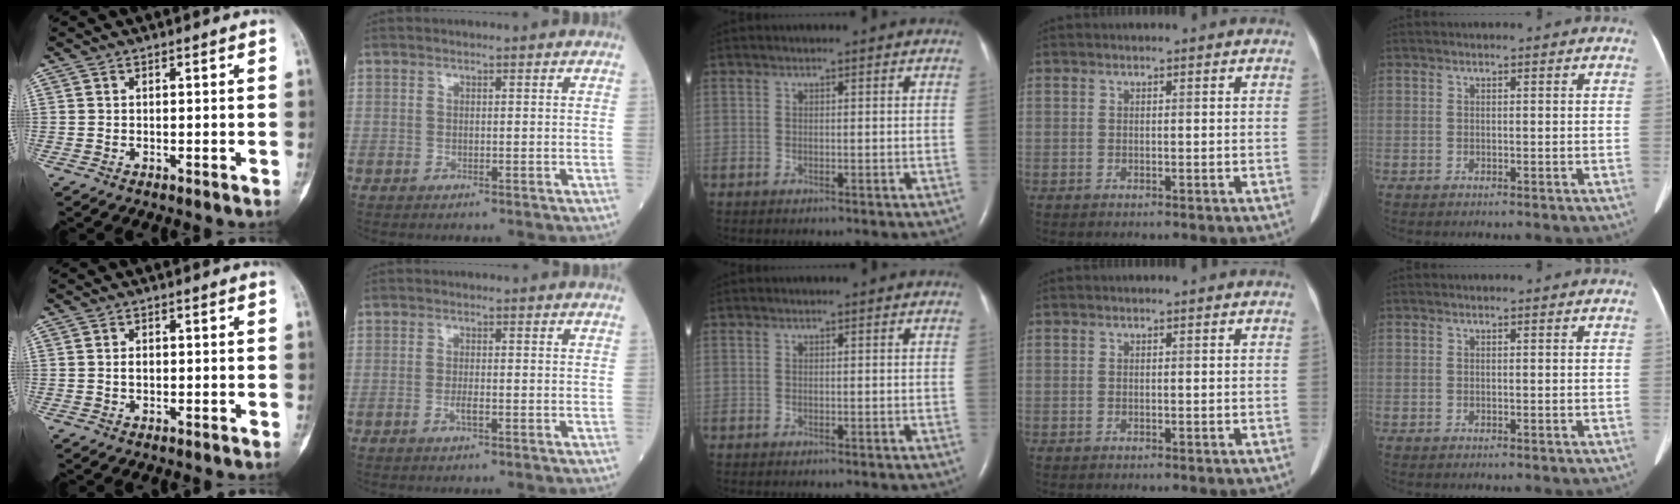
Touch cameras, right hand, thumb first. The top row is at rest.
{"thumb": {"total": 1.2, "force": [0.0, 0.8, 0.9], "torque": [-0.009, 0.002, 0.000]}, "index": {"total": 1.3, "force": [-0.6, 0.2, 1.2], "torque": [-0.025, 0.000, -0.011]}}